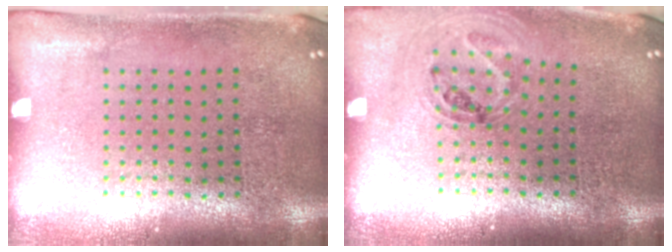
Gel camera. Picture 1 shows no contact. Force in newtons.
{"total": 1.0, "press": 0.9, "slide": 0.2}